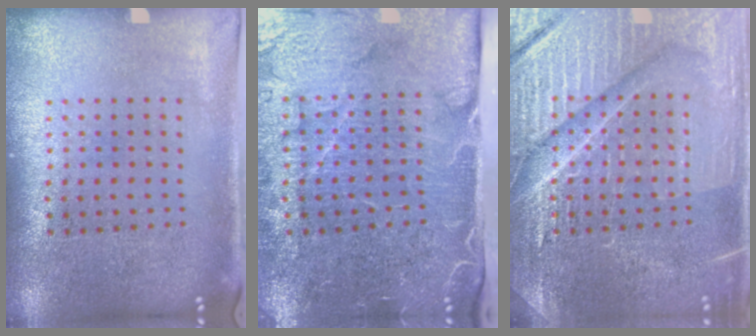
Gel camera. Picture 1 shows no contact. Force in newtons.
{"total": 4.6, "press": 3.9, "slide": 2.5}
{"total": 7.6, "press": 7.5, "slide": 1.0}